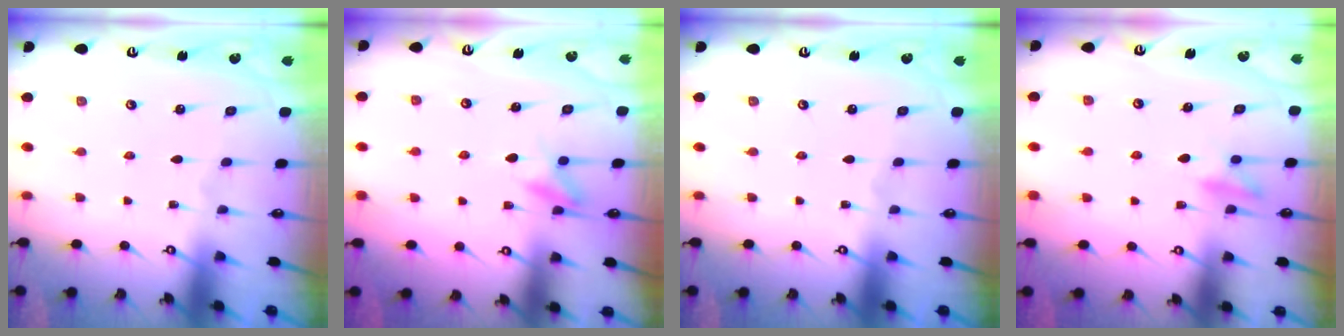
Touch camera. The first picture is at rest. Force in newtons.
{"total": 8.1, "press": 8.1, "slide": 1.0}
{"total": 0.0}
{"total": 9.0, "press": 8.9, "slide": 1.2}